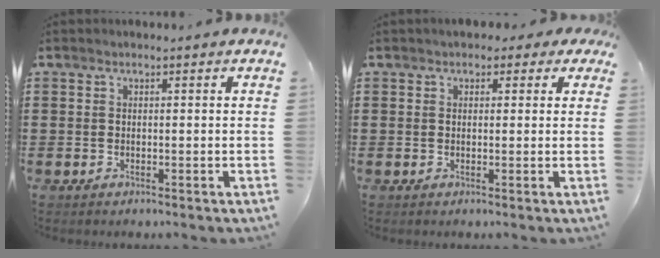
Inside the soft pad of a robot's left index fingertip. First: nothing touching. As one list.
[{"total": 1.5, "force": [0.5, 1.3, 0.5], "torque": [-0.010, 0.007, 0.006]}]